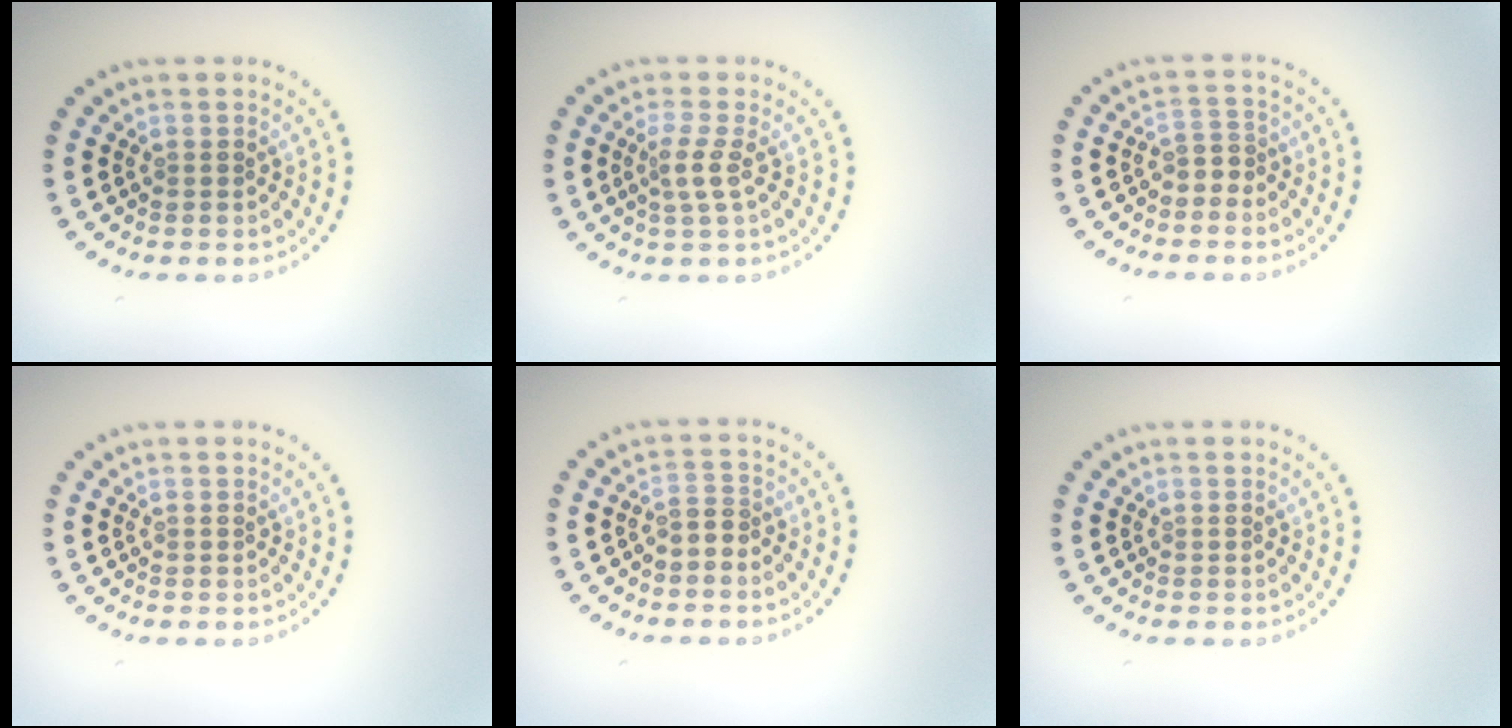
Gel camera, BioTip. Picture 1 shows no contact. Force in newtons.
{"total": 1.8, "press": 1.3, "slide": 1.2}
{"total": 1.5, "press": 1.2, "slide": 0.9}
{"total": 0.0}
{"total": 1.5, "press": 1.3, "slide": 0.8}
{"total": 0.0}